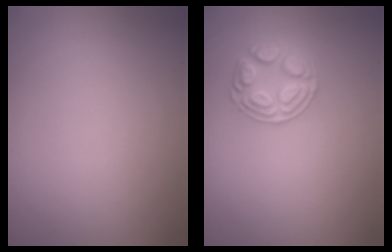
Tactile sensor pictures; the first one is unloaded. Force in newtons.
{"total": 2.6, "press": 2.6, "slide": 0.2}